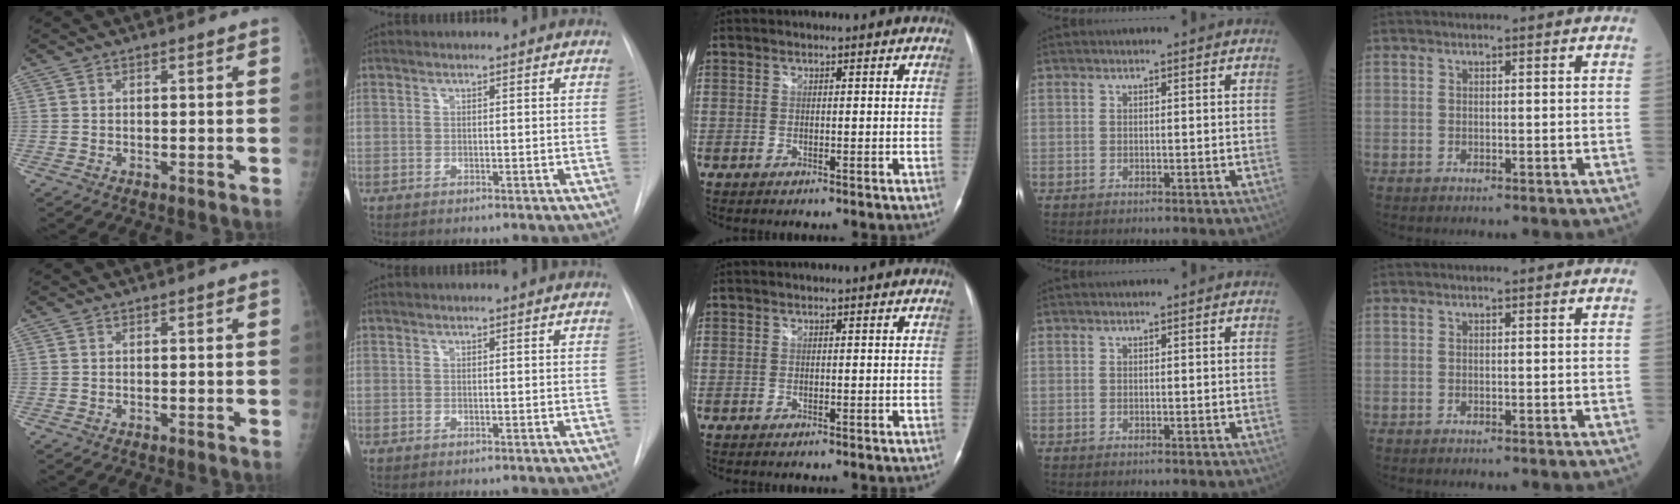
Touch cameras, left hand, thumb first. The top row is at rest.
{}